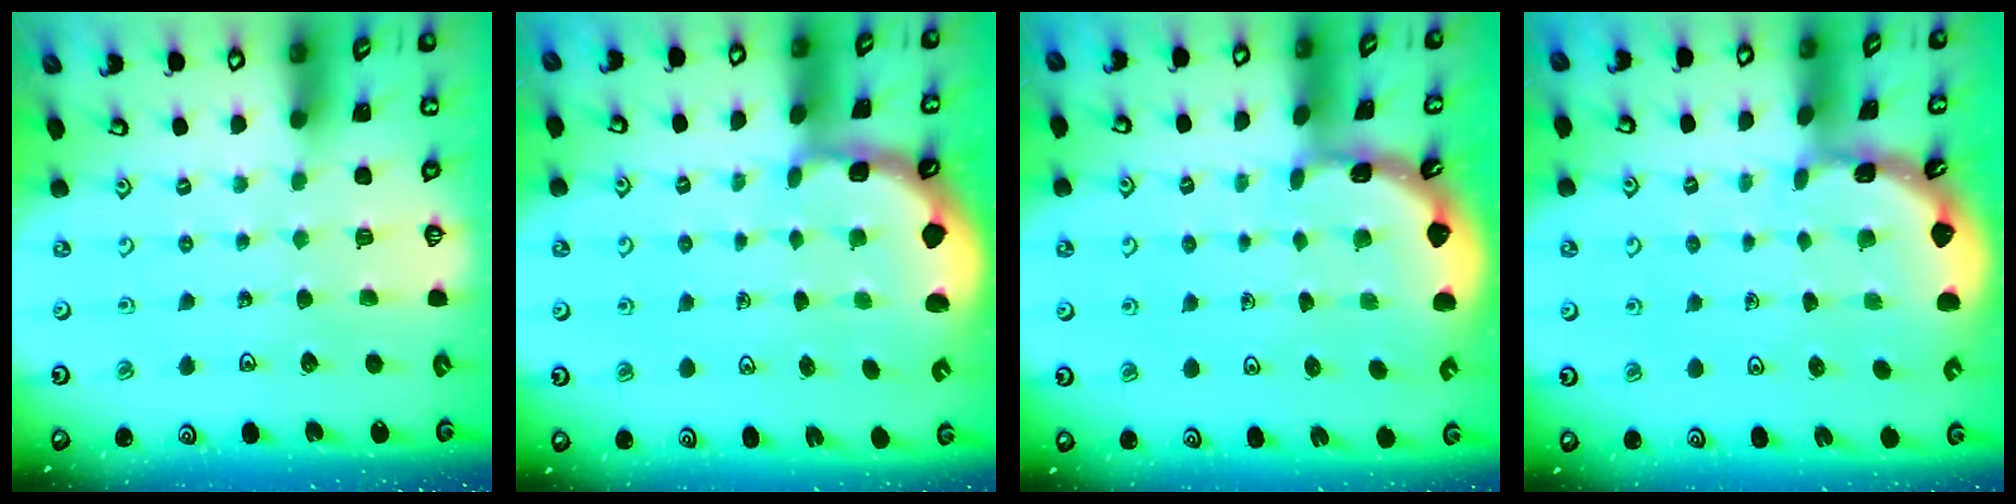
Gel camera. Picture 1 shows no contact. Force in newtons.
{"total": 1.8, "press": 1.8, "slide": 0.5}
{"total": 1.7, "press": 1.6, "slide": 0.1}
{"total": 1.6, "press": 1.6, "slide": 0.1}